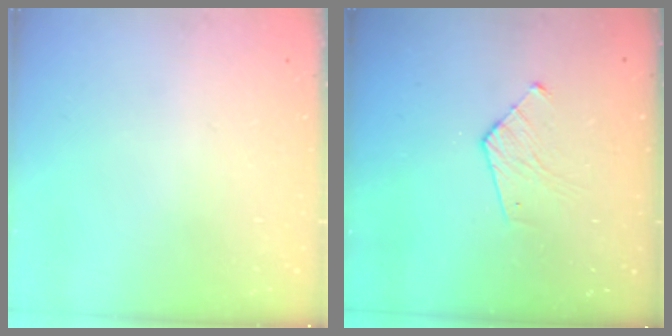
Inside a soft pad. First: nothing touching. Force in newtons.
{"total": 6.6, "press": 6.6, "slide": 0.4}